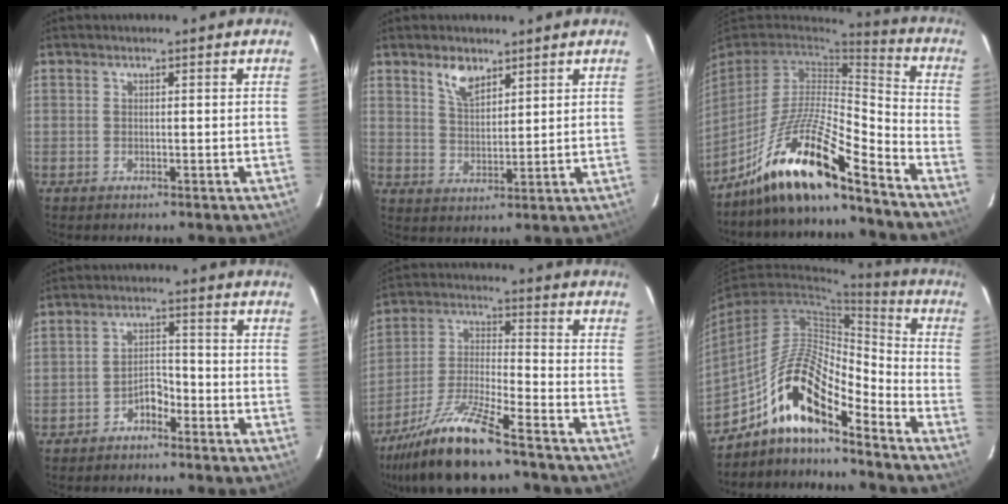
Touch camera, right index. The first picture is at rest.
{"total": 5.3, "force": [3.7, 2.4, 3.0], "torque": [-0.053, 0.004, 0.072]}
{"total": 16.7, "force": [-12.6, 2.0, 10.8], "torque": [-0.221, -0.010, -0.241]}
{"total": 3.8, "force": [-2.9, 1.8, 1.6], "torque": [-0.038, 0.013, -0.047]}
{"total": 13.9, "force": [-10.9, 1.6, 8.5], "torque": [-0.182, -0.005, -0.207]}
{"total": 14.6, "force": [-10.3, 4.0, 9.6], "torque": [-0.174, 0.013, -0.193]}